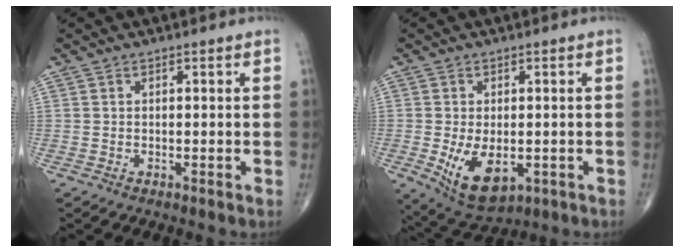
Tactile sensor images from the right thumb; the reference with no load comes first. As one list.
[{"total": 9.4, "force": [-2.1, 5.3, 7.5], "torque": [-0.121, -0.014, -0.019]}]